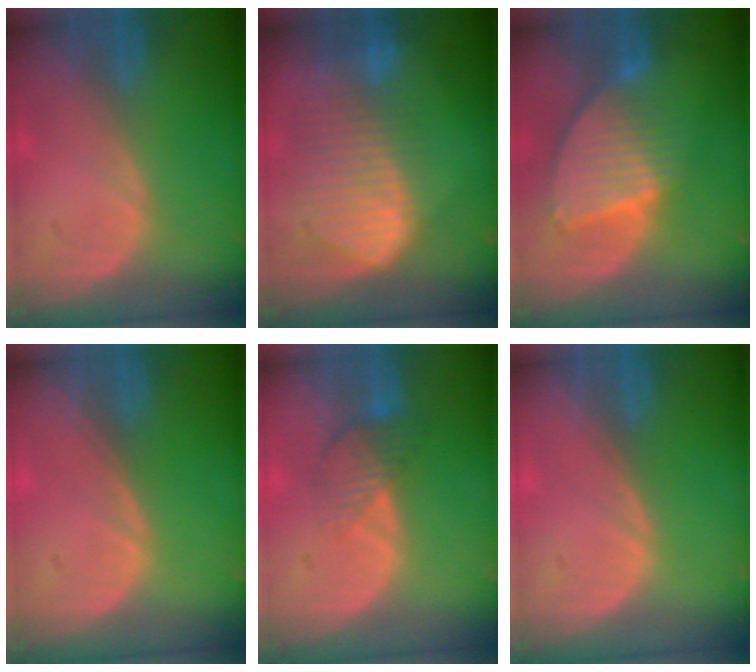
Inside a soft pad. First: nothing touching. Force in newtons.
{"total": 10.5, "press": 9.1, "slide": 5.2}
{"total": 8.7, "press": 7.5, "slide": 4.4}
{"total": 0.0}
{"total": 4.5, "press": 3.8, "slide": 2.3}
{"total": 0.0}